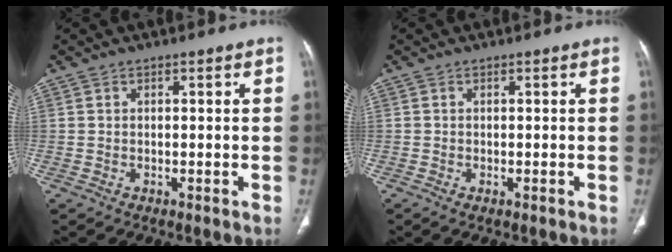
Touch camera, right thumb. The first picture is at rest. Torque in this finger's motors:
{"motor_torque": [2.48, 2.28, -0.22, -0.15, 0.06]}